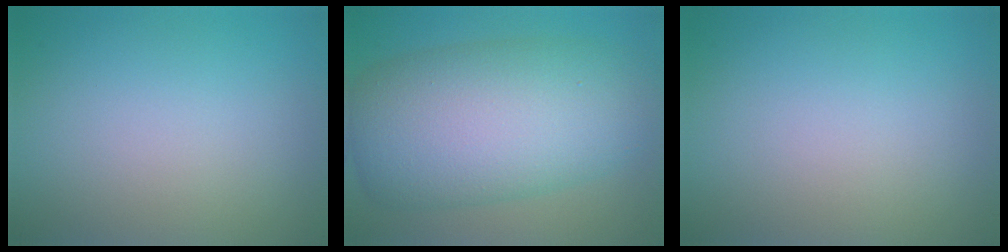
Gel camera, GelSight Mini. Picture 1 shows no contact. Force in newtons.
{"total": 12.8, "press": 12.8, "slide": 0.3}
{"total": 0.0}